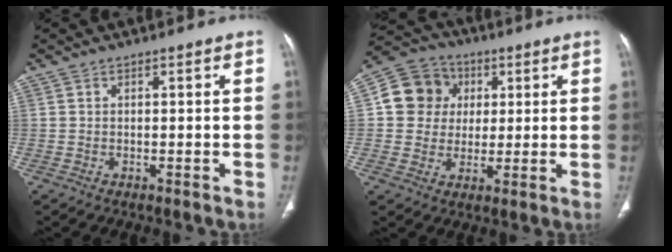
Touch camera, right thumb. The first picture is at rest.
{"total": 11.2, "force": [2.2, 10.3, 3.8], "torque": [-0.045, 0.007, 0.030]}